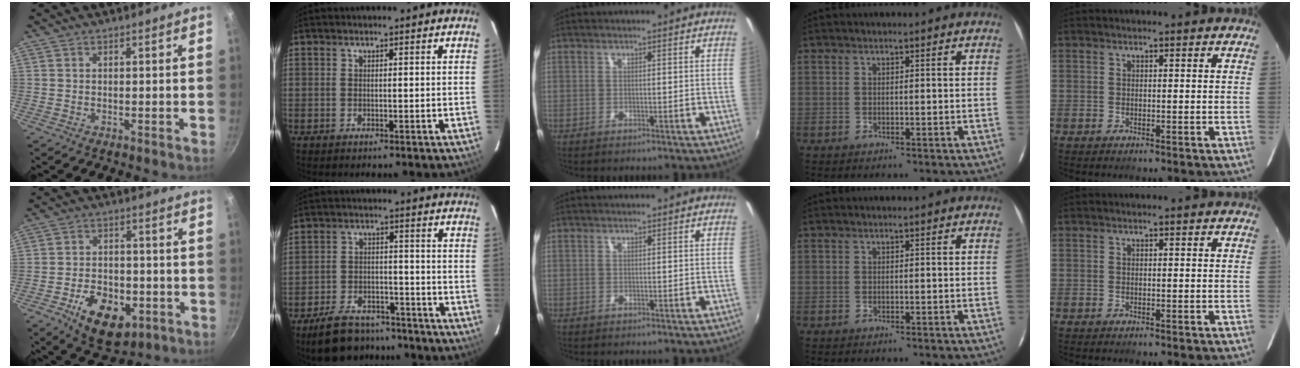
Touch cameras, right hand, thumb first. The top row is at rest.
{"thumb": {"total": 12.7, "force": [-4.9, 7.9, 8.6], "torque": [-0.108, 0.016, -0.067]}, "index": {"total": 13.9, "force": [-11.5, 6.1, 5.1], "torque": [-0.123, 0.009, -0.162]}}